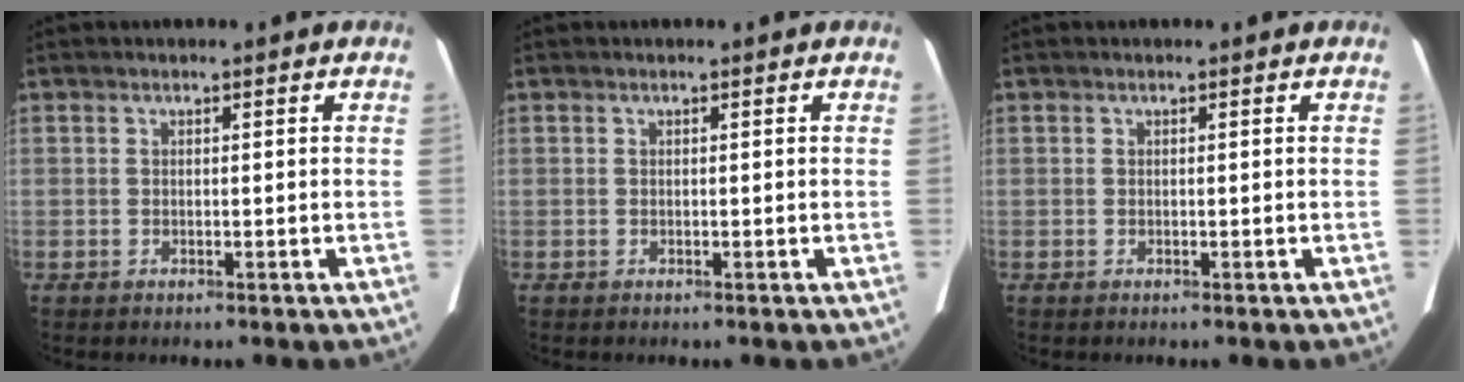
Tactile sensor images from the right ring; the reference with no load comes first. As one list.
[{"total": 0.0}, {"total": 0.0}]